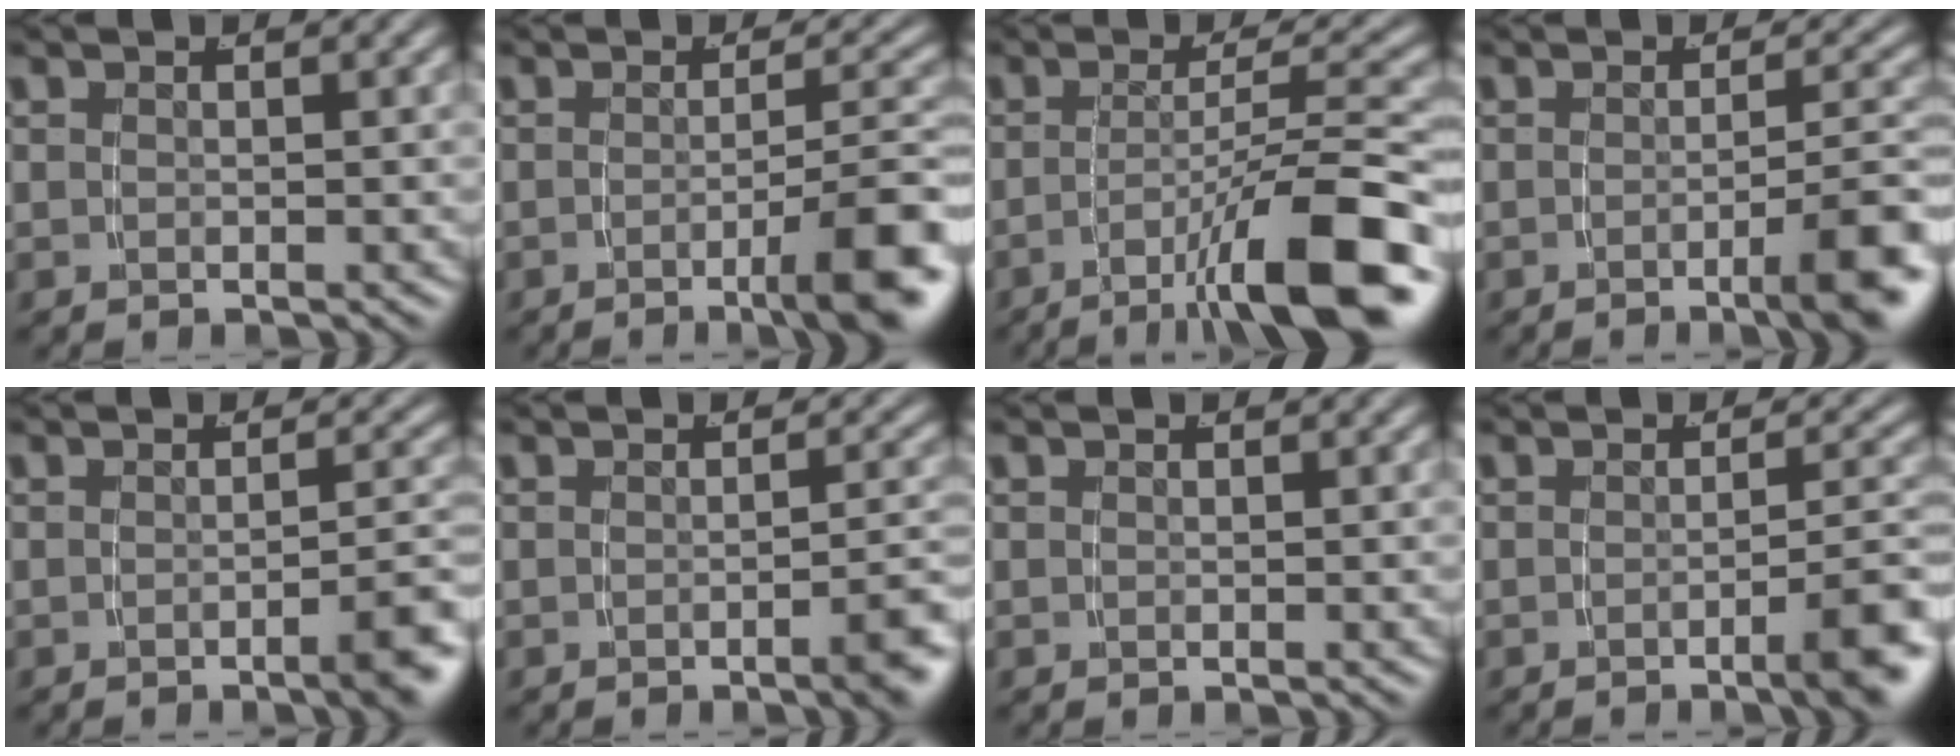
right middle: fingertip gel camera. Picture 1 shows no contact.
{"total": 5.8, "force": [-2.9, 0.5, 5.0], "torque": [-0.062, 0.005, -0.049]}
{"total": 9.0, "force": [-5.2, 1.2, 7.3], "torque": [-0.098, -0.001, -0.074]}
{"total": 4.9, "force": [-2.5, 0.3, 4.2], "torque": [-0.048, 0.008, -0.044]}
{"total": 3.3, "force": [-1.8, 0.1, 2.8], "torque": [-0.026, 0.008, -0.035]}
{"total": 2.8, "force": [-1.6, 0.1, 2.3], "torque": [-0.024, 0.009, -0.030]}
{"total": 0.0}
{"total": 4.2, "force": [-2.2, 0.2, 3.6], "torque": [-0.037, 0.008, -0.039]}